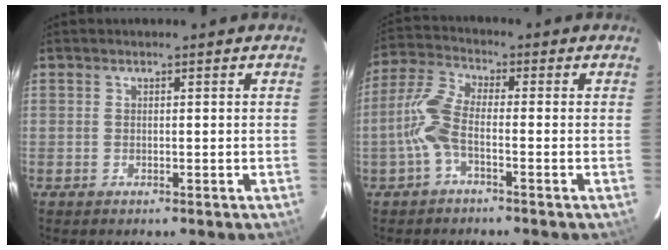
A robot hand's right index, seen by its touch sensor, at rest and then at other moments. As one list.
[{"total": 6.8, "force": [-2.3, 2.0, 6.1], "torque": [-0.149, 0.012, -0.052]}]